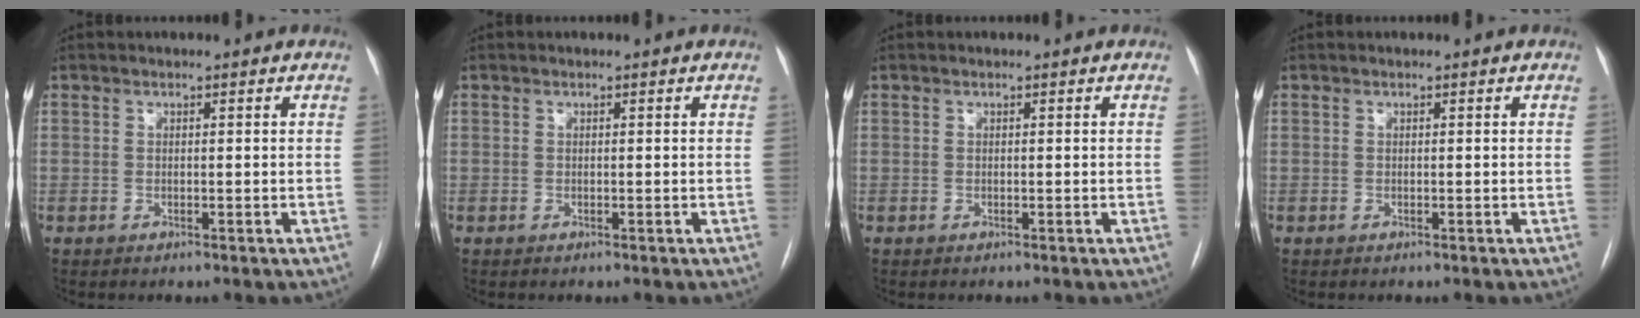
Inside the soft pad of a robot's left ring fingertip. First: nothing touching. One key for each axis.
{"total": 0.0}
{"total": 0.0}
{"total": 0.0}